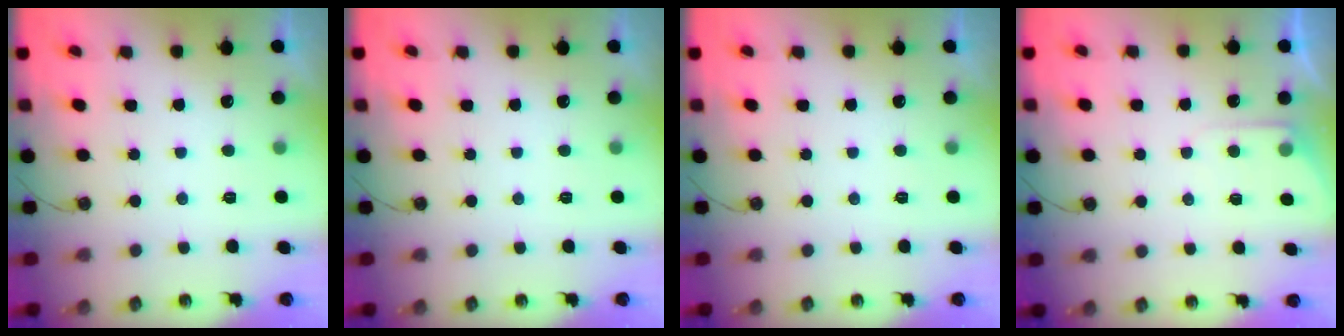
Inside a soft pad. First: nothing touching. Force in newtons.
{"total": 0.0}
{"total": 0.0}
{"total": 4.5, "press": 4.4, "slide": 0.6}